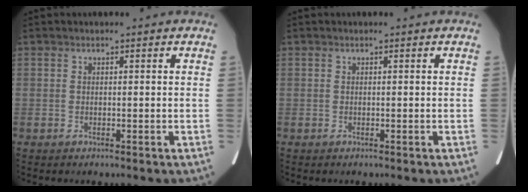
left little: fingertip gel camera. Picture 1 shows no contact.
{"total": 0.0}